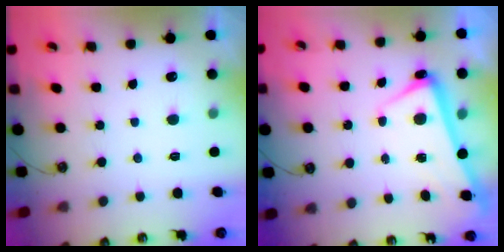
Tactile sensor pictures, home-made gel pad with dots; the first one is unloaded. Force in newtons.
{"total": 2.6, "press": 2.4, "slide": 0.9}